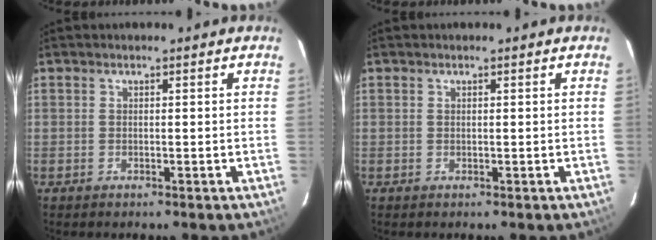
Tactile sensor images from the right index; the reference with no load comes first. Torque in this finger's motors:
{"motor_torque": [-0.13, 0.06, -0.02, 0.00]}